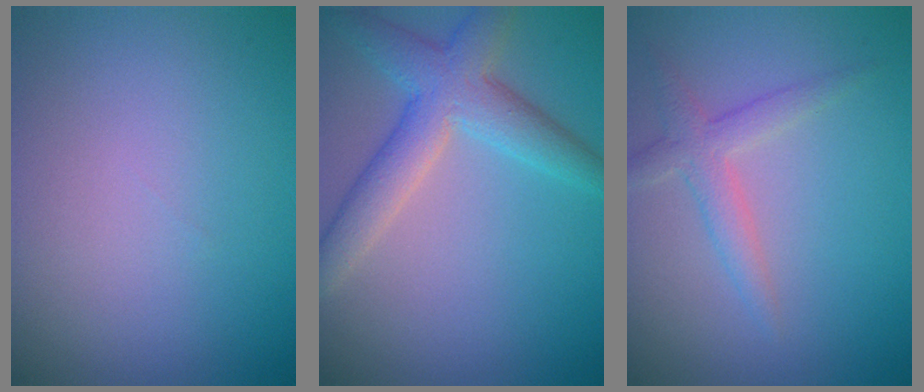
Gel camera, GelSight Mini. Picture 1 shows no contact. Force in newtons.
{"total": 5.0, "press": 5.0, "slide": 0.2}
{"total": 2.4, "press": 2.4, "slide": 0.1}